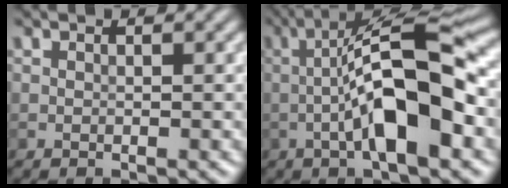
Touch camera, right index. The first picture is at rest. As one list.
[{"total": 10.6, "force": [-2.1, 2.6, 10.0], "torque": [-0.164, 0.025, -0.043]}]